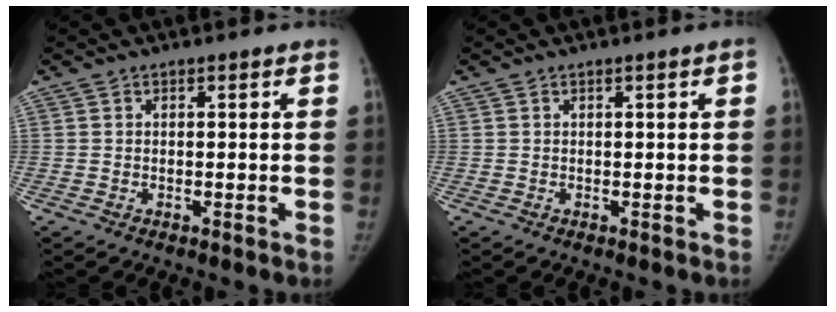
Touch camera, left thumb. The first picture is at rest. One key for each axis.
{"total": 0.6, "fx": 0.1, "fy": 0.0, "fz": 0.6, "tx": -0.010, "ty": 0.001, "tz": 0.002}